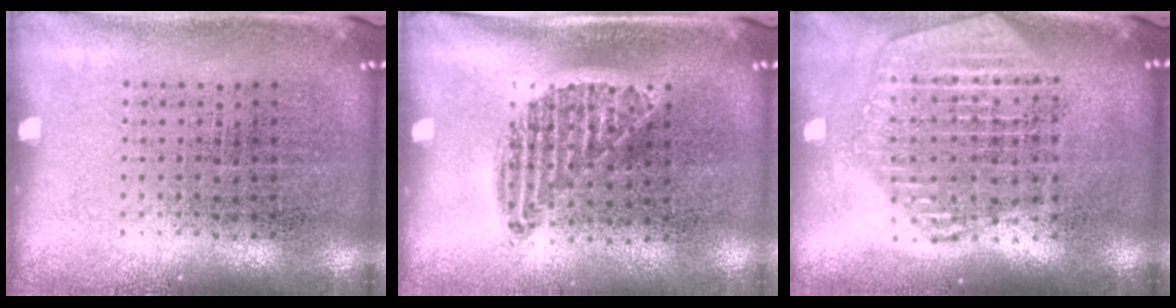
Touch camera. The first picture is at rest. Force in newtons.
{"total": 0.9, "press": 0.8, "slide": 0.4}
{"total": 2.2, "press": 1.9, "slide": 1.1}